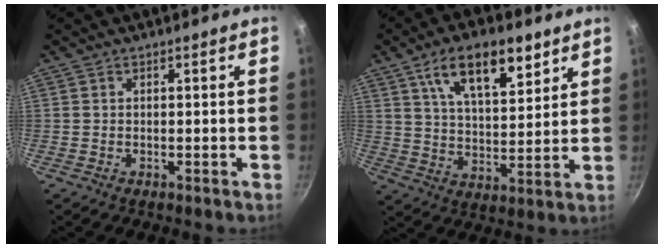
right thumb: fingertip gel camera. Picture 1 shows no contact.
{"total": 14.9, "force": [8.2, 6.6, 10.5], "torque": [-0.139, -0.033, 0.137]}